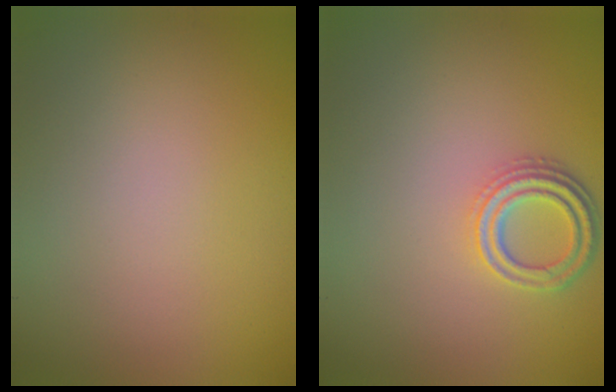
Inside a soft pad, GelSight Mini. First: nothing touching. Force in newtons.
{"total": 3.2, "press": 2.7, "slide": 1.8}